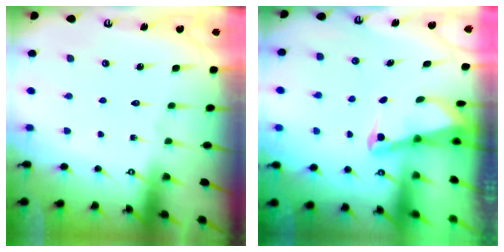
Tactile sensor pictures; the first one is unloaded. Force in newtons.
{"total": 2.2, "press": 2.2, "slide": 0.3}